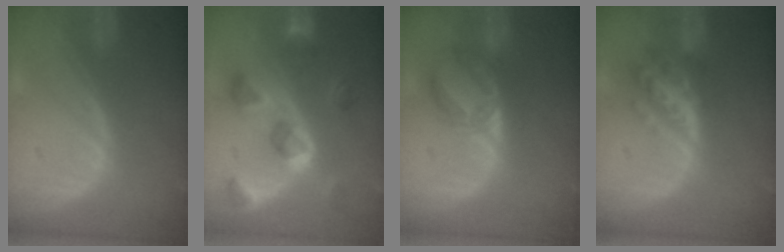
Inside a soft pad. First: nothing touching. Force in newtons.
{"total": 8.4, "press": 8.1, "slide": 2.3}
{"total": 5.6, "press": 5.6, "slide": 0.8}
{"total": 6.0, "press": 5.5, "slide": 2.5}